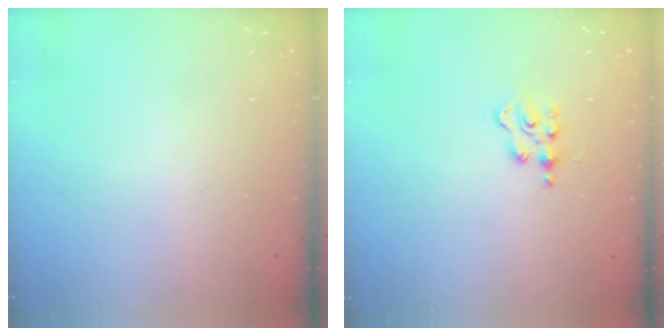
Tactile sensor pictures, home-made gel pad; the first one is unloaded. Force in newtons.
{"total": 2.3, "press": 2.2, "slide": 0.5}